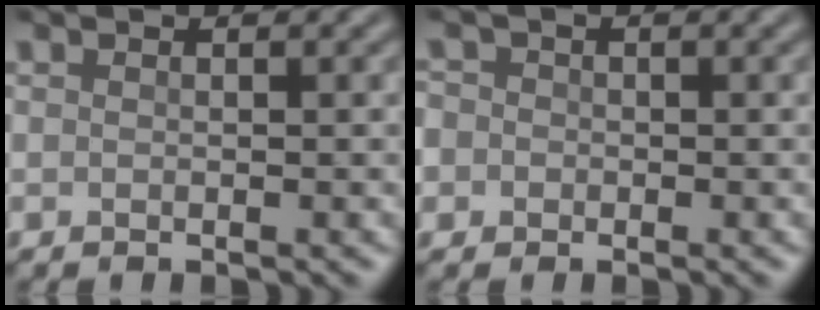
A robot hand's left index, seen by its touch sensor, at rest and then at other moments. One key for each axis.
{"total": 2.9, "fx": -0.2, "fy": 2.8, "fz": 0.9, "tx": -0.010, "ty": 0.017, "tz": -0.031}